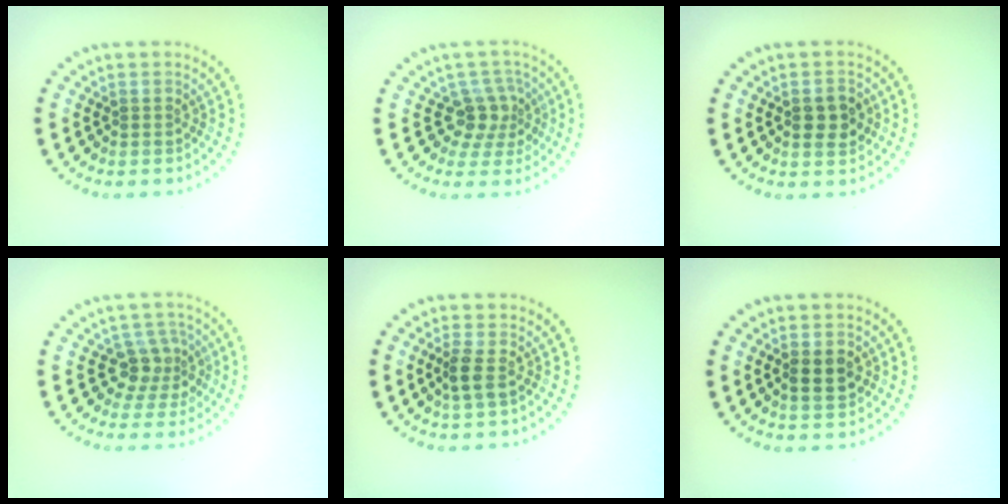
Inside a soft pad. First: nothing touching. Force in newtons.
{"total": 2.8, "press": 2.2, "slide": 1.7}
{"total": 2.6, "press": 2.6, "slide": 0.1}
{"total": 3.0, "press": 2.3, "slide": 1.9}
{"total": 1.7, "press": 1.5, "slide": 0.8}
{"total": 2.5, "press": 2.5, "slide": 0.1}